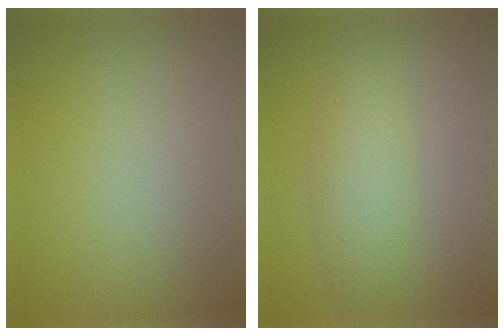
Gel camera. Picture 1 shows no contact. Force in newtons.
{"total": 2.9, "press": 2.9, "slide": 0.1}